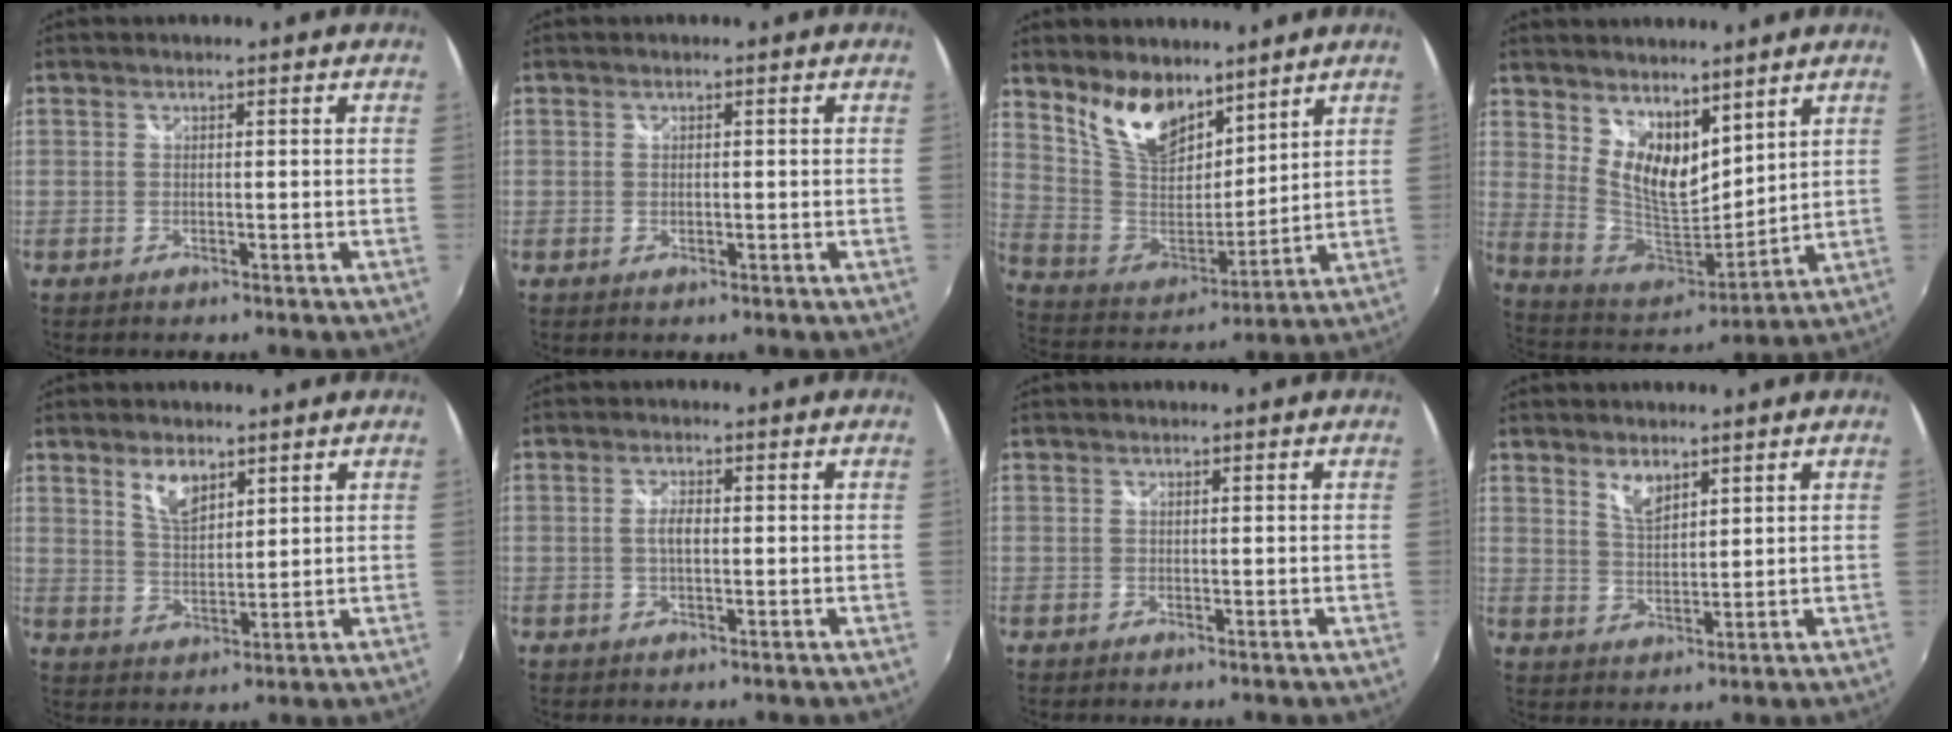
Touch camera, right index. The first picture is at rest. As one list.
[{"total": 0.6, "force": [0.0, 0.5, 0.3], "torque": [-0.006, -0.001, 0.001]}, {"total": 13.8, "force": [9.8, 6.7, 7.1], "torque": [-0.144, 0.003, 0.196]}, {"total": 12.2, "force": [7.6, 5.9, 7.5], "torque": [-0.134, -0.010, 0.153]}, {"total": 5.7, "force": [3.6, 2.6, 3.6], "torque": [-0.063, 0.001, 0.068]}, {"total": 2.4, "force": [0.0, 0.9, 2.2], "torque": [-0.042, 0.002, -0.002]}, {"total": 0.0}, {"total": 4.3, "force": [2.9, 1.7, 2.6], "torque": [-0.045, -0.003, 0.053]}]